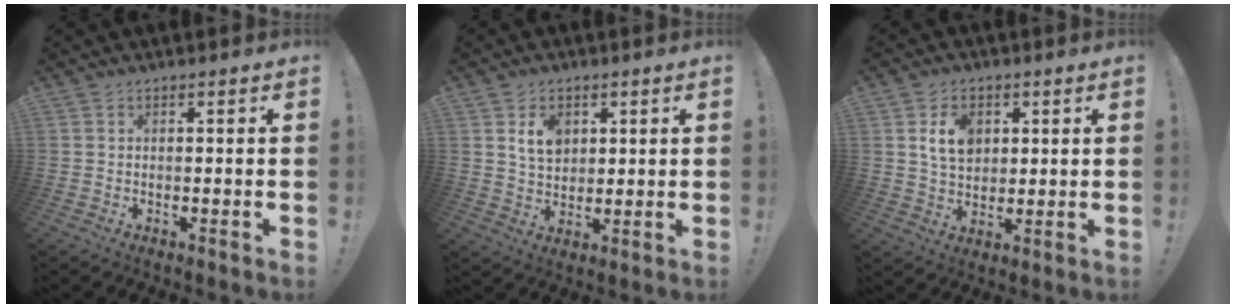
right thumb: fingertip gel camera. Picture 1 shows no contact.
{"total": 7.7, "force": [3.0, 5.7, 4.2], "torque": [-0.060, -0.006, 0.054]}
{"total": 9.3, "force": [2.8, 6.9, 5.6], "torque": [-0.090, -0.001, 0.051]}